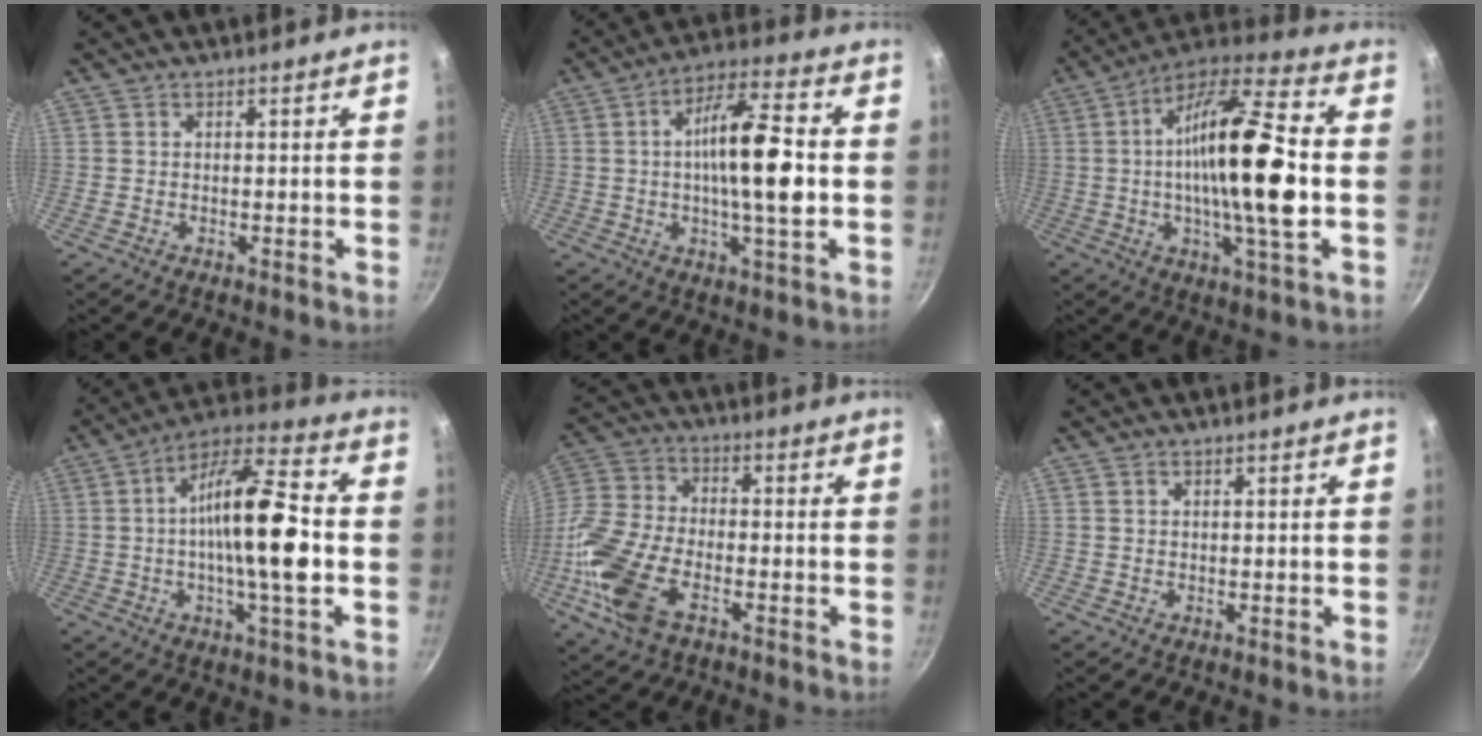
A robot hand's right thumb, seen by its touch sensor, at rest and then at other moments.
{"total": 14.3, "force": [-0.3, 3.8, 13.8], "torque": [-0.229, 0.023, -0.013]}
{"total": 21.4, "force": [-0.6, 5.4, 20.7], "torque": [-0.356, 0.022, -0.026]}
{"total": 17.3, "force": [-1.1, 4.7, 16.6], "torque": [-0.276, 0.029, -0.030]}
{"total": 15.8, "force": [-5.8, 8.5, 12.0], "torque": [-0.255, 0.020, -0.129]}
{"total": 0.6, "force": [0.4, 0.3, 0.2], "torque": [-0.002, 0.000, 0.008]}